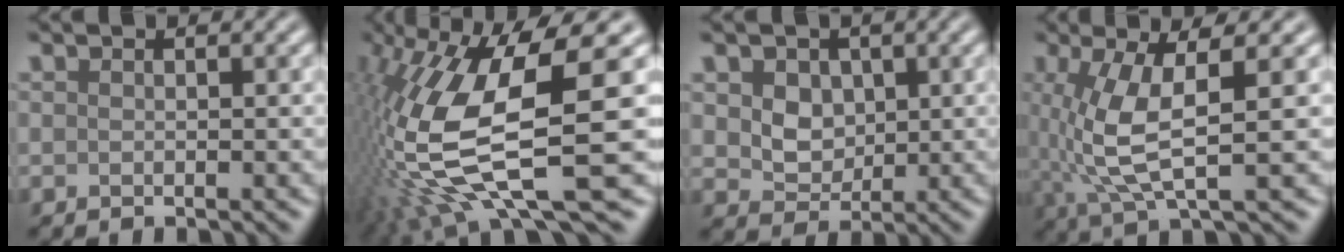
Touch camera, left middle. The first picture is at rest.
{"total": 14.1, "force": [-1.4, 4.6, 13.2], "torque": [-0.282, -0.022, -0.012]}
{"total": 3.9, "force": [1.3, 3.0, 2.1], "torque": [-0.050, -0.004, 0.025]}
{"total": 6.0, "force": [0.4, 1.6, 5.7], "torque": [-0.127, 0.002, 0.012]}